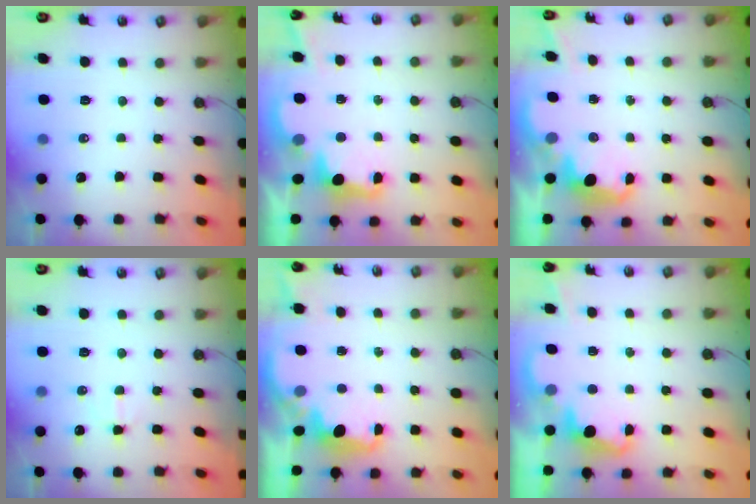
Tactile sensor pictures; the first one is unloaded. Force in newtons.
{"total": 2.5, "press": 2.4, "slide": 0.8}
{"total": 2.9, "press": 2.8, "slide": 0.6}
{"total": 3.3, "press": 3.2, "slide": 1.0}
{"total": 2.1, "press": 2.0, "slide": 0.8}
{"total": 2.3, "press": 2.3, "slide": 0.5}